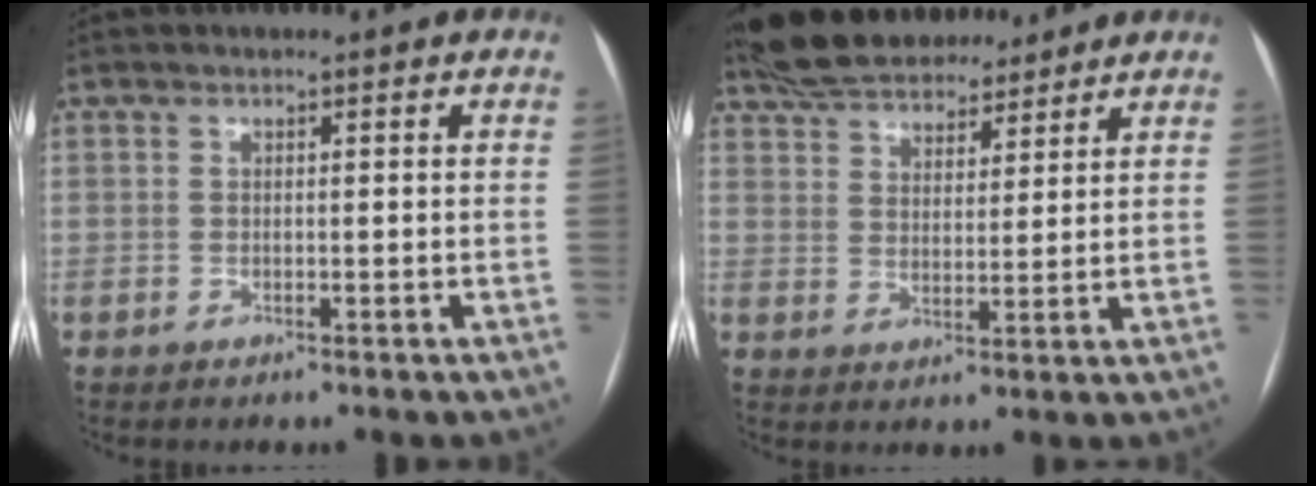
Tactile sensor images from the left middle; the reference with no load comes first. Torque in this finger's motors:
{"motor_torque": [1.04, -1.10, 0.11, 0.03]}